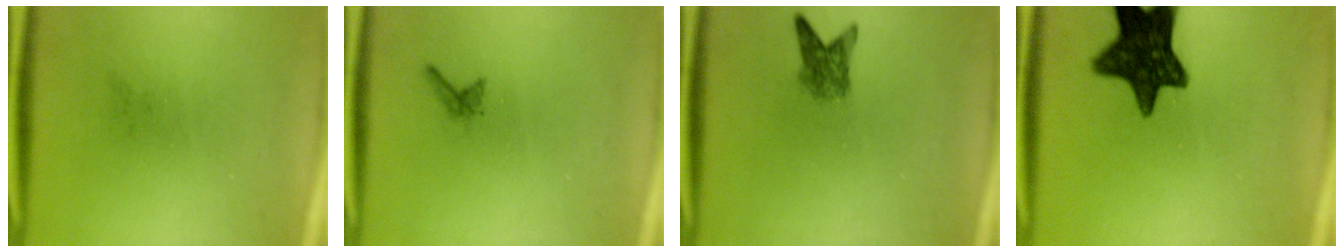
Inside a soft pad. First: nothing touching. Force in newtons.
{"total": 0.6}
{"total": 2.9}
{"total": 13.1}